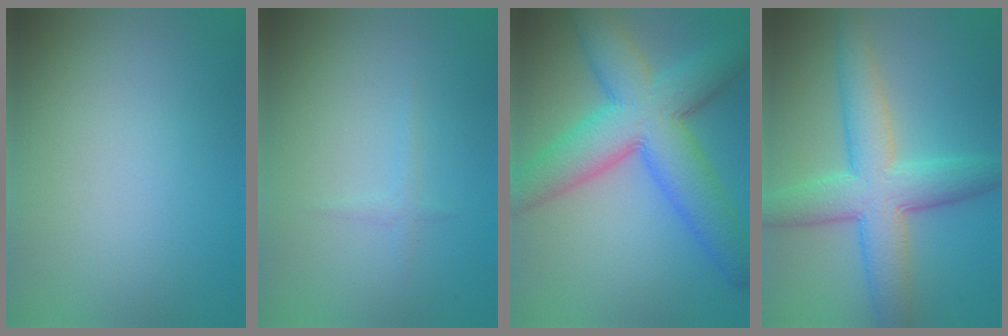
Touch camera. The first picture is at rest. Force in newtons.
{"total": 0.7, "press": 0.7, "slide": 0.0}
{"total": 10.8, "press": 10.8, "slide": 0.2}
{"total": 7.4, "press": 7.4, "slide": 0.1}